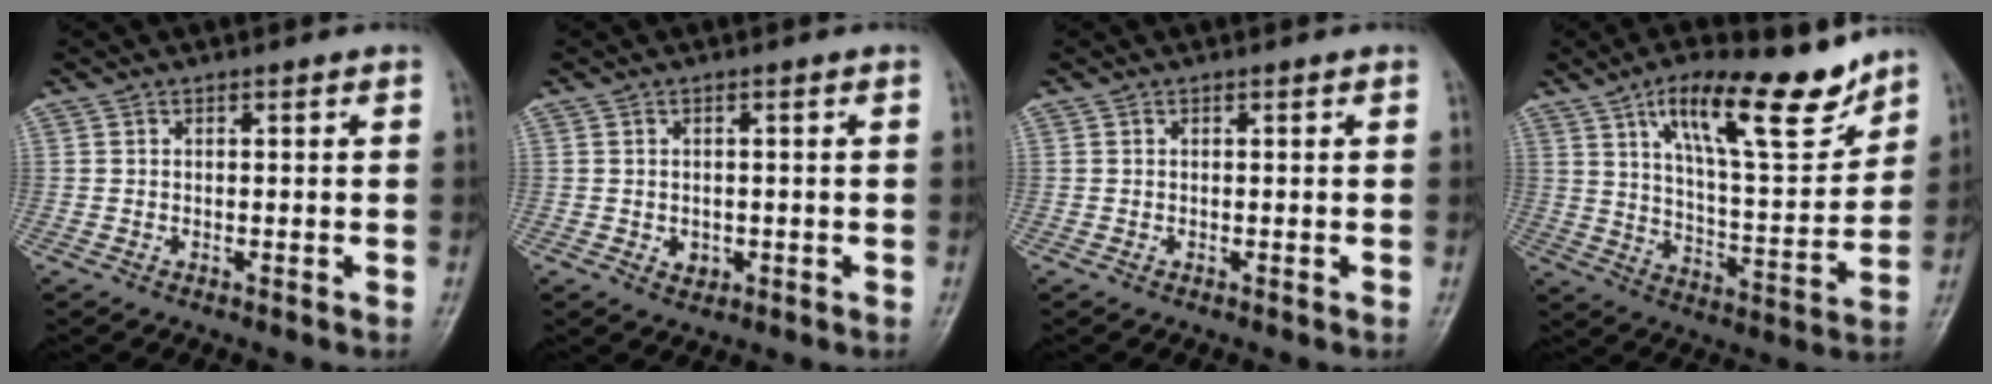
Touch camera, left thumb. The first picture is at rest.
{"total": 2.2, "force": [-0.5, 1.8, 1.1], "torque": [-0.008, 0.001, -0.002]}
{"total": 0.0}
{"total": 18.2, "force": [11.7, 5.5, 12.8], "torque": [-0.171, -0.065, 0.198]}